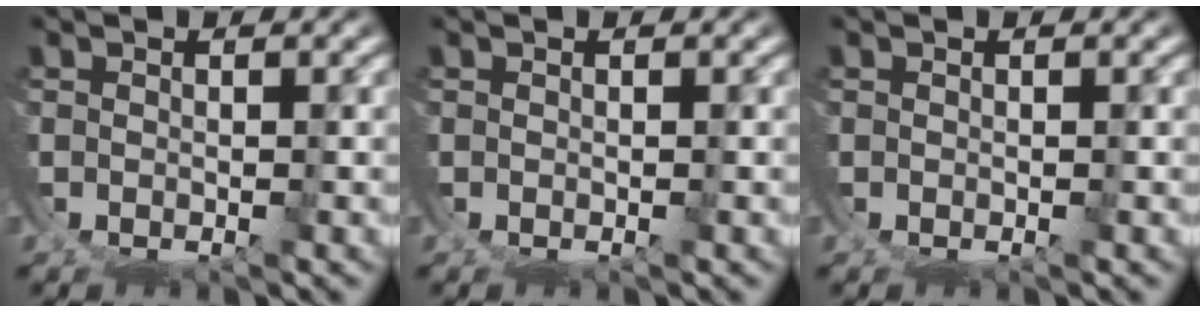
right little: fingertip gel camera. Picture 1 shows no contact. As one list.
[{"total": 0.0}, {"total": 0.0}]